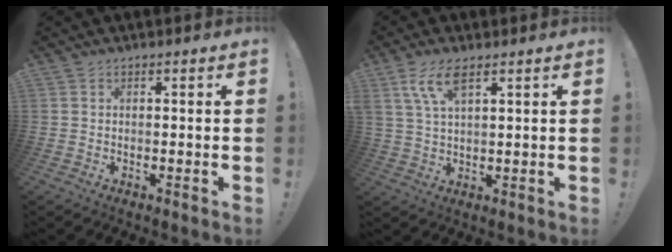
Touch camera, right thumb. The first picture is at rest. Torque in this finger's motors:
{"motor_torque": [2.45, 2.55, 0.32, 0.21, 0.70]}